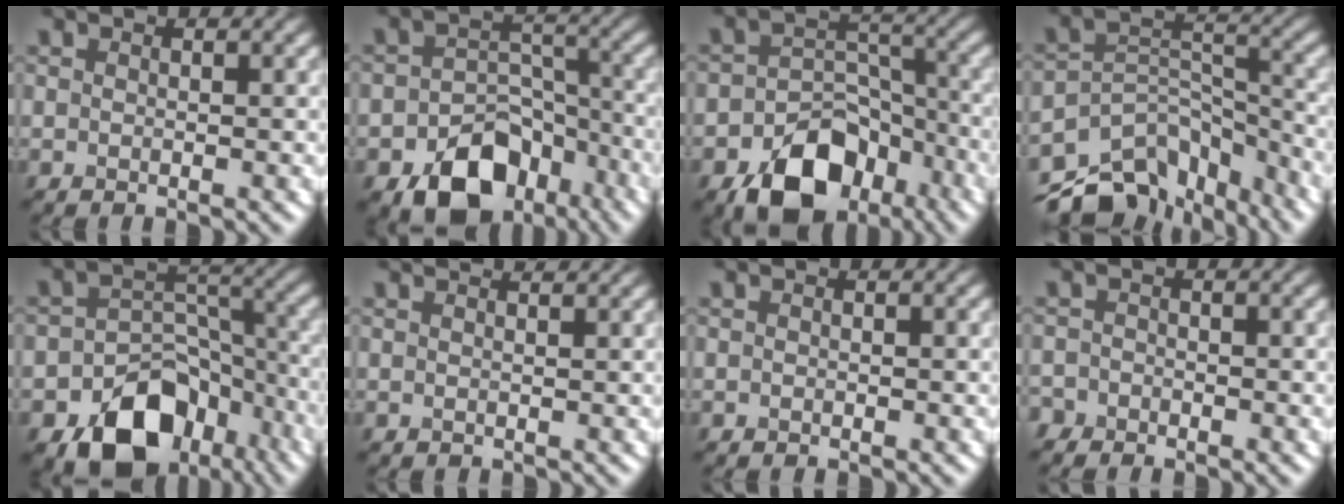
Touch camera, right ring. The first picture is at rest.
{"total": 9.3, "force": [-5.6, 5.9, 4.5], "torque": [-0.065, -0.014, -0.089]}
{"total": 9.3, "force": [-5.5, 5.8, 4.6], "torque": [-0.069, -0.009, -0.089]}
{"total": 11.9, "force": [-9.7, 6.0, 3.3], "torque": [-0.053, 0.009, -0.148]}
{"total": 11.2, "force": [-6.7, 7.2, 5.4], "torque": [-0.077, -0.017, -0.106]}
{"total": 2.3, "force": [2.1, 0.6, 0.8], "torque": [-0.004, 0.005, 0.019]}
{"total": 0.0}
{"total": 1.3, "force": [-1.2, 0.5, -0.4], "torque": [0.007, 0.000, -0.026]}